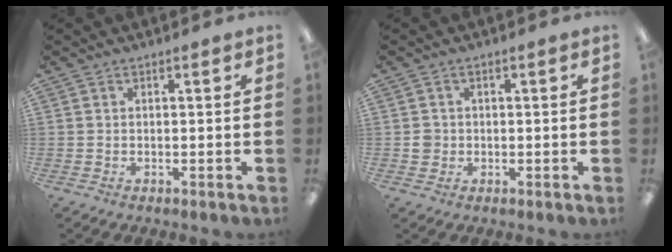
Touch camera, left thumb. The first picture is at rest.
{"total": 2.4, "force": [-0.2, 2.3, 0.6], "torque": [-0.003, 0.001, -0.007]}